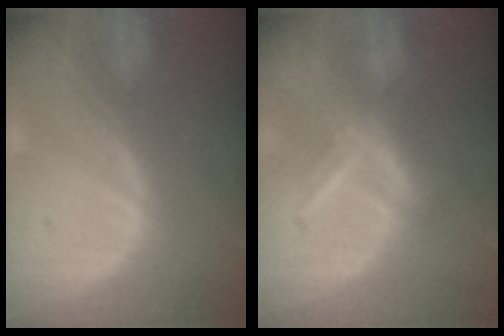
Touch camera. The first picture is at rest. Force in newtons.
{"total": 5.5, "press": 5.4, "slide": 1.1}